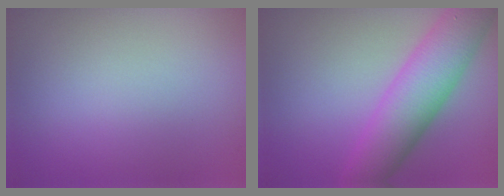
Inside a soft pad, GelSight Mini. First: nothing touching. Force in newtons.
{"total": 7.4, "press": 7.4, "slide": 0.3}